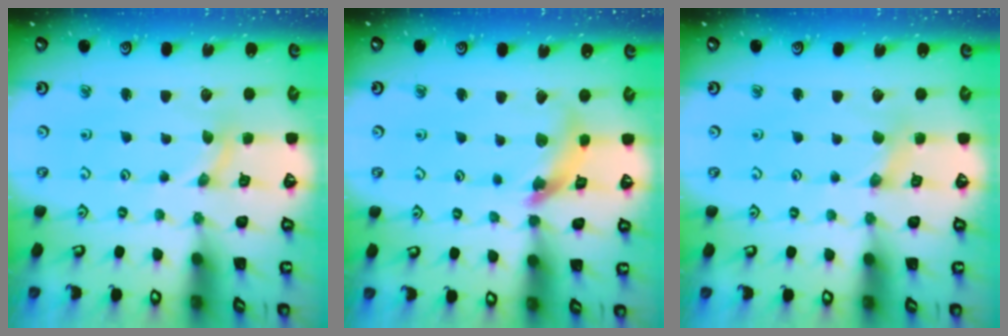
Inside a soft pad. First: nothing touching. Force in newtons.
{"total": 11.1, "press": 11.0, "slide": 1.4}
{"total": 1.8, "press": 1.8, "slide": 0.3}